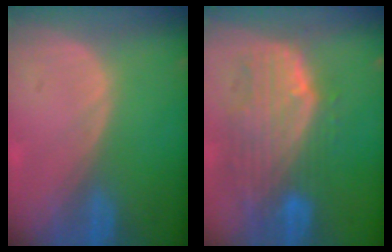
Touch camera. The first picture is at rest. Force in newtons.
{"total": 10.5, "press": 9.0, "slide": 5.4}